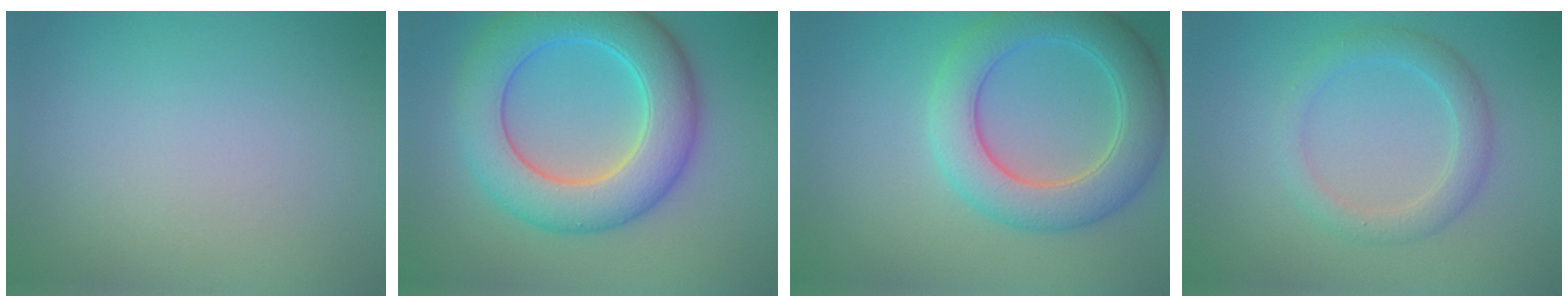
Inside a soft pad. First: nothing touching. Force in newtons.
{"total": 9.0, "press": 9.0, "slide": 0.2}
{"total": 6.3, "press": 6.3, "slide": 0.5}
{"total": 2.8, "press": 2.8, "slide": 0.1}